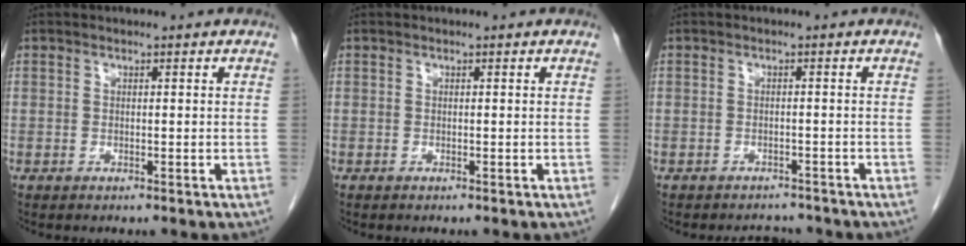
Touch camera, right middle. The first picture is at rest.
{"total": 0.0}
{"total": 3.5, "force": [-3.2, 1.2, 0.1], "torque": [-0.005, -0.003, -0.045]}